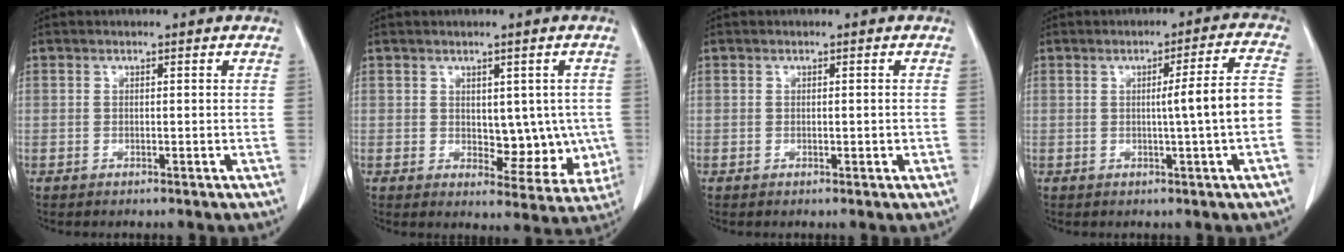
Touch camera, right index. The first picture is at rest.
{"total": 7.6, "force": [0.1, 4.3, 6.3], "torque": [-0.056, -0.001, 0.014]}
{"total": 1.0, "force": [-0.1, 0.4, 0.9], "torque": [-0.014, 0.000, 0.000]}
{"total": 7.1, "force": [-0.9, -0.9, 7.0], "torque": [-0.095, 0.013, -0.012]}